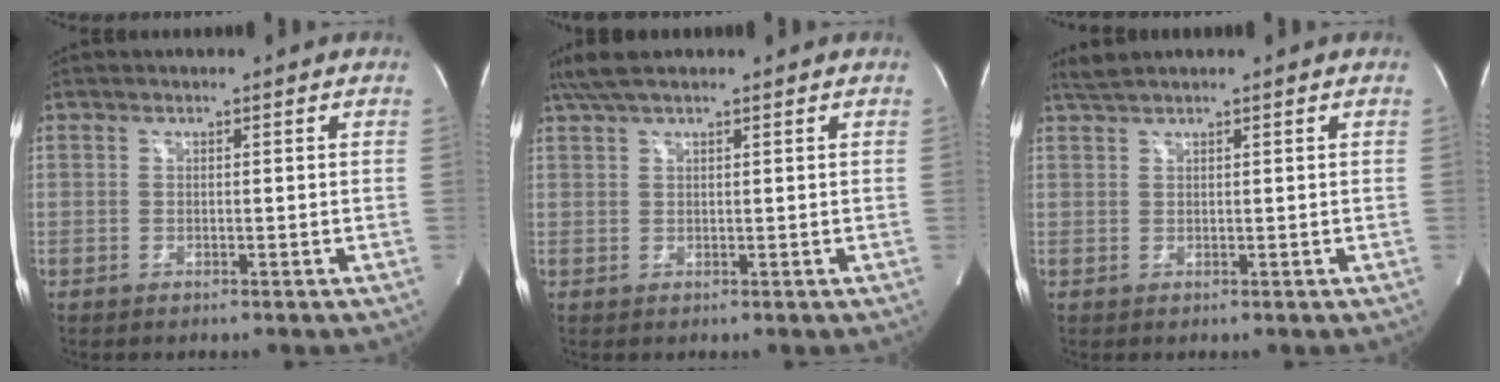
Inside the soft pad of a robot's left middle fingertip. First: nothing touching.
{"total": 5.2, "force": [4.1, 0.9, 3.1], "torque": [-0.065, 0.031, 0.076]}
{"total": 1.8, "force": [1.7, -0.3, 0.6], "torque": [-0.019, 0.013, 0.038]}